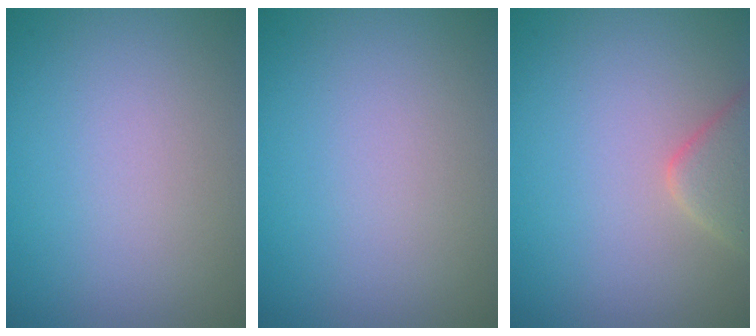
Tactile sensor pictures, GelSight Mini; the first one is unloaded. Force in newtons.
{"total": 0.0}
{"total": 2.8, "press": 2.8, "slide": 0.3}